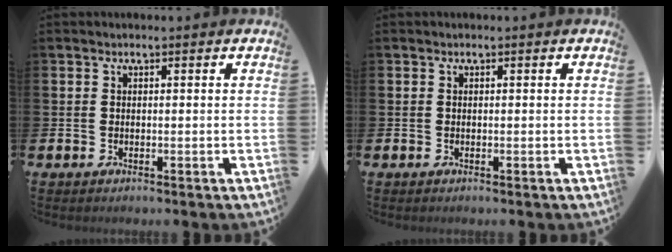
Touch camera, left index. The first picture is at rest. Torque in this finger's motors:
{"motor_torque": [0.04, 0.02, -0.01, -0.01]}